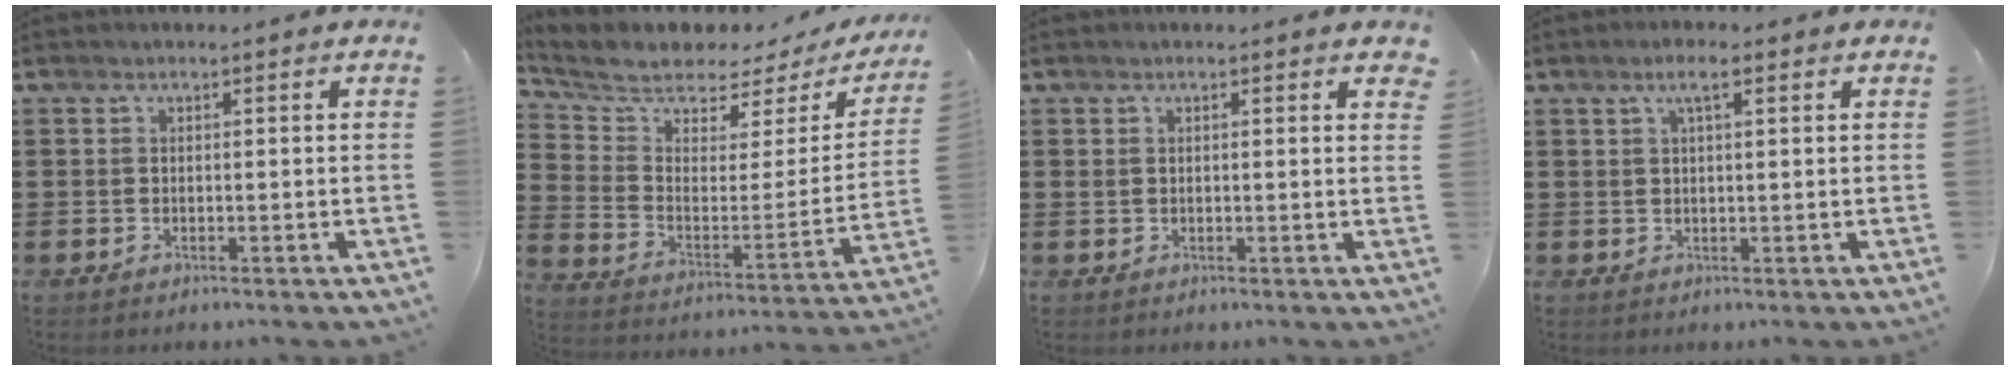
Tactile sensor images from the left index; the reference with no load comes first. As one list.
[{"total": 5.2, "force": [4.8, 1.7, 1.2], "torque": [-0.060, -0.042, 0.077]}, {"total": 1.1, "force": [0.7, 0.6, 0.7], "torque": [-0.017, 0.005, 0.012]}, {"total": 3.0, "force": [1.6, 0.5, 2.5], "torque": [-0.053, 0.006, 0.027]}]